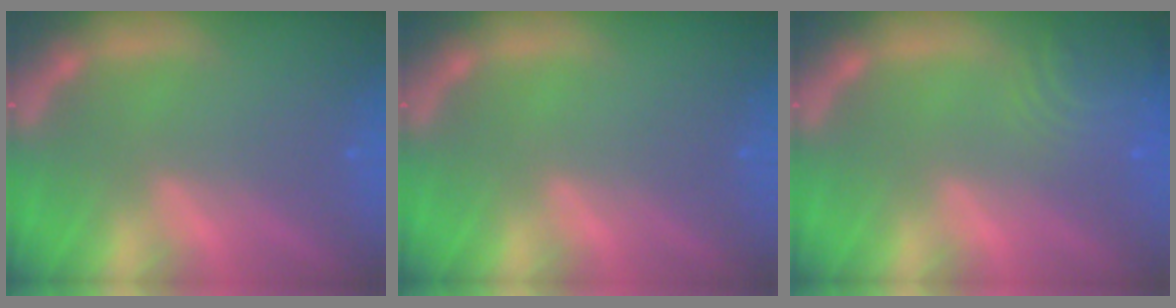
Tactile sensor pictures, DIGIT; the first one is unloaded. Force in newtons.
{"total": 0.0}
{"total": 6.1}